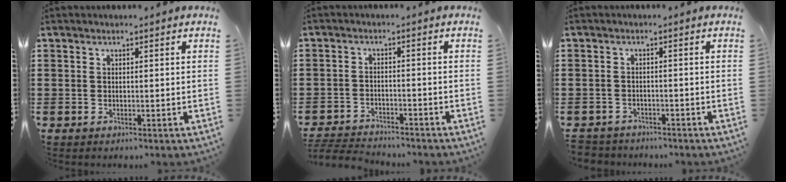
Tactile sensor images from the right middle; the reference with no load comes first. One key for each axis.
{"total": 3.2, "fx": -3.2, "fy": 0.4, "fz": 0.1, "tx": -0.014, "ty": -0.003, "tz": -0.072}
{"total": 2.1, "fx": -2.0, "fy": 0.4, "fz": -0.3, "tx": -0.002, "ty": -0.001, "tz": -0.046}